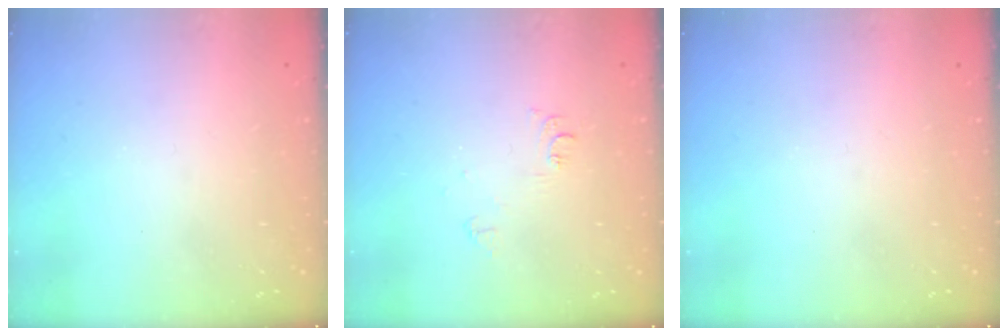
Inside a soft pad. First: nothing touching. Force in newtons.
{"total": 6.3, "press": 6.3, "slide": 0.7}
{"total": 0.0}